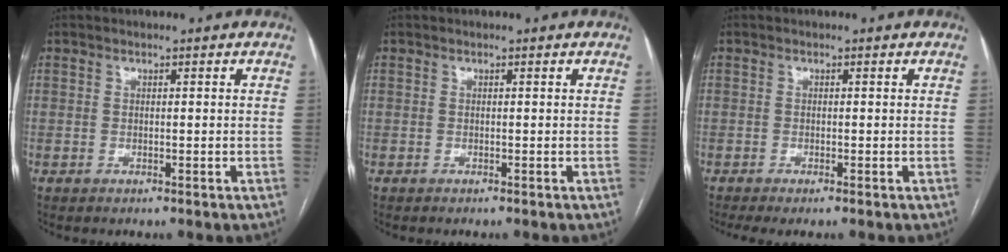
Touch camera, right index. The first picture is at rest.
{"total": 0.0}
{"total": 2.5, "force": [-1.8, 0.2, 1.8], "torque": [-0.024, -0.004, -0.030]}